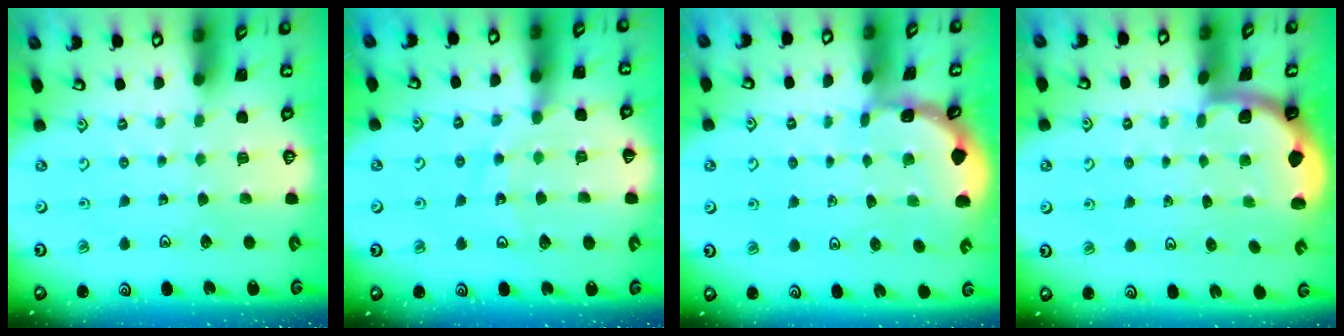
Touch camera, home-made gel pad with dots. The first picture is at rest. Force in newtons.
{"total": 13.0, "press": 12.9, "slide": 1.5}
{"total": 1.2, "press": 1.2, "slide": 0.1}
{"total": 1.6, "press": 1.6, "slide": 0.1}